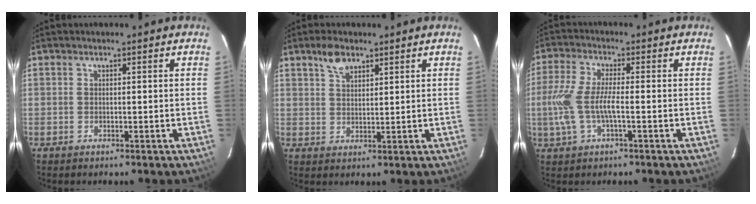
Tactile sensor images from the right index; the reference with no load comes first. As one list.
[{"total": 4.3, "force": [3.0, 2.1, 2.3], "torque": [-0.040, 0.008, 0.056]}, {"total": 8.5, "force": [-1.6, 2.0, 8.1], "torque": [-0.178, -0.003, -0.030]}]